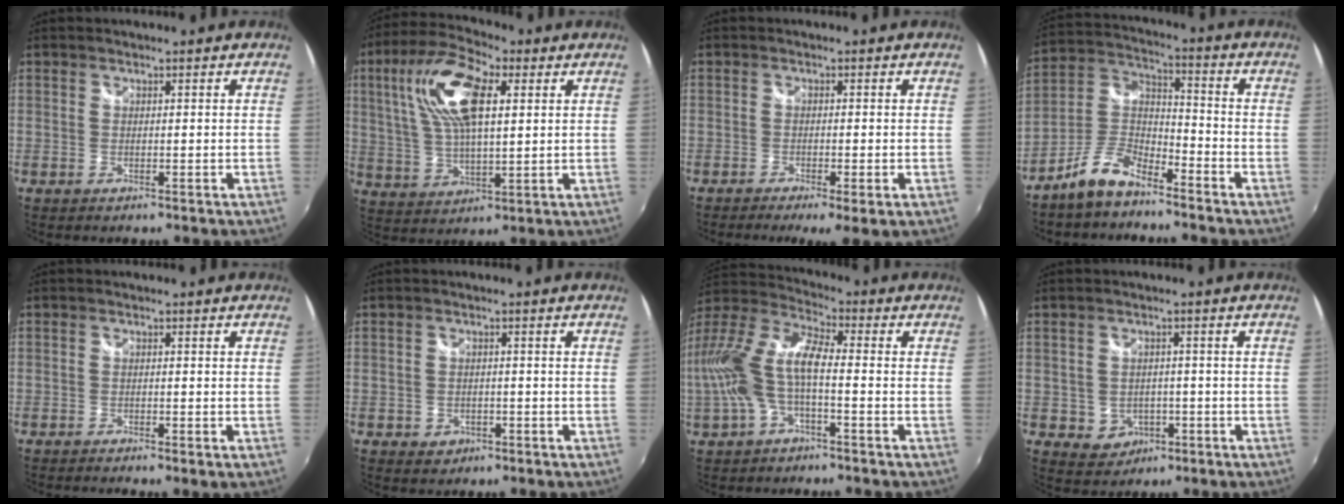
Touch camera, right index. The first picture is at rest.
{"total": 15.4, "force": [5.1, 6.4, 13.0], "torque": [-0.255, 0.025, 0.093]}
{"total": 5.1, "force": [-3.0, 0.7, 4.1], "torque": [-0.081, -0.023, -0.044]}
{"total": 9.1, "force": [-6.7, 3.2, 5.2], "torque": [-0.128, 0.024, -0.133]}
{"total": 1.9, "force": [-1.3, 0.2, 1.4], "torque": [-0.027, -0.007, -0.023]}
{"total": 3.0, "force": [-1.3, 2.6, 0.9], "torque": [-0.024, 0.002, -0.013]}
{"total": 14.5, "force": [-2.1, 5.4, 13.3], "torque": [-0.268, 0.007, -0.042]}
{"total": 4.7, "force": [-1.4, 4.3, 1.2], "torque": [-0.037, 0.008, -0.006]}